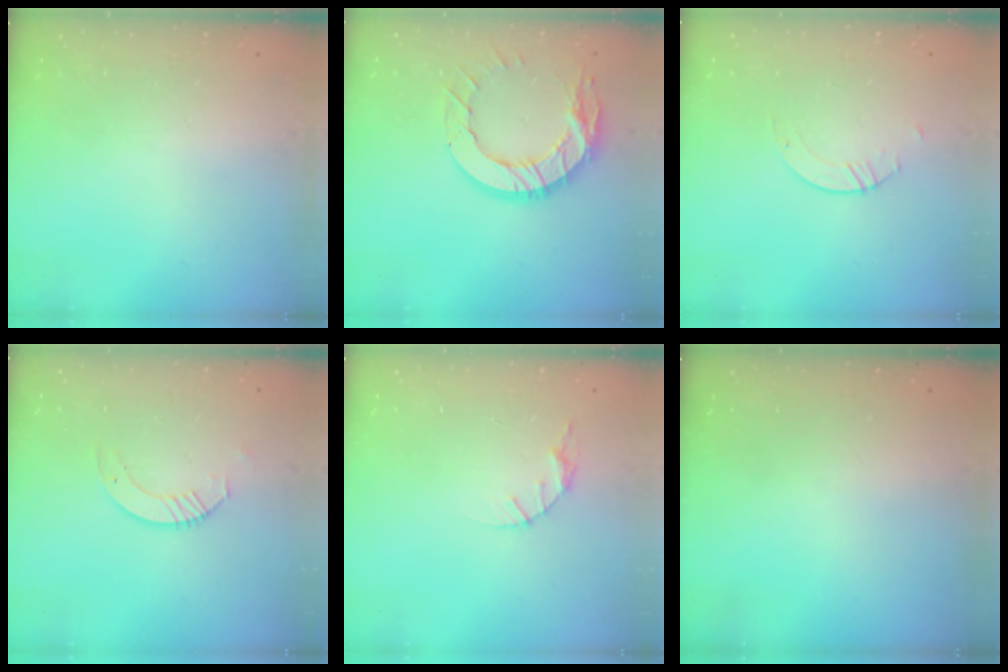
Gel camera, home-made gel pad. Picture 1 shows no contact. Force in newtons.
{"total": 14.5, "press": 14.4, "slide": 1.2}
{"total": 2.1, "press": 2.1, "slide": 0.1}
{"total": 3.2, "press": 3.2, "slide": 0.3}
{"total": 4.1, "press": 4.1, "slide": 0.5}
{"total": 0.0}